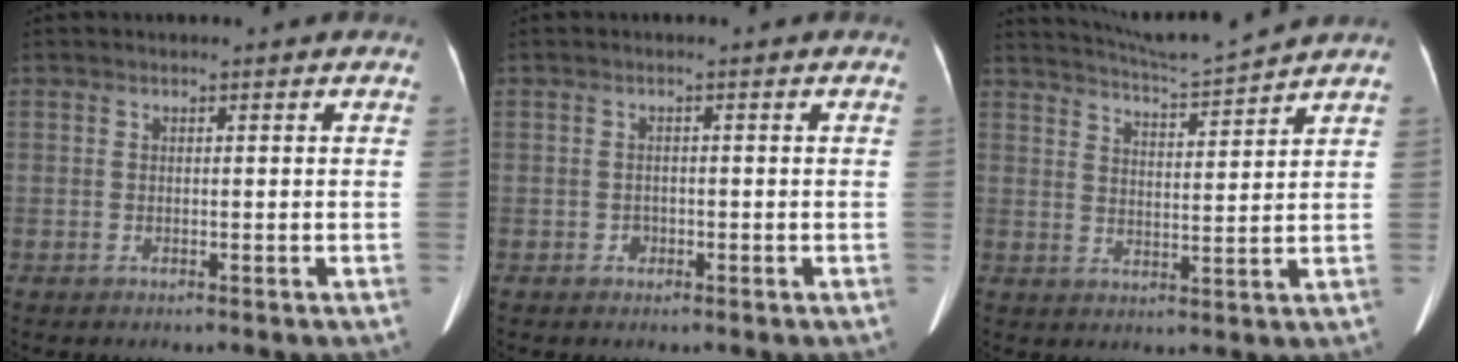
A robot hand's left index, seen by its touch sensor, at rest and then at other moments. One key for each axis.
{"total": 1.3, "fx": -0.9, "fy": 0.8, "fz": 0.1, "tx": -0.002, "ty": -0.004, "tz": -0.013}
{"total": 8.5, "fx": 8.1, "fy": -2.0, "fz": 1.4, "tx": -0.041, "ty": -0.009, "tz": 0.140}